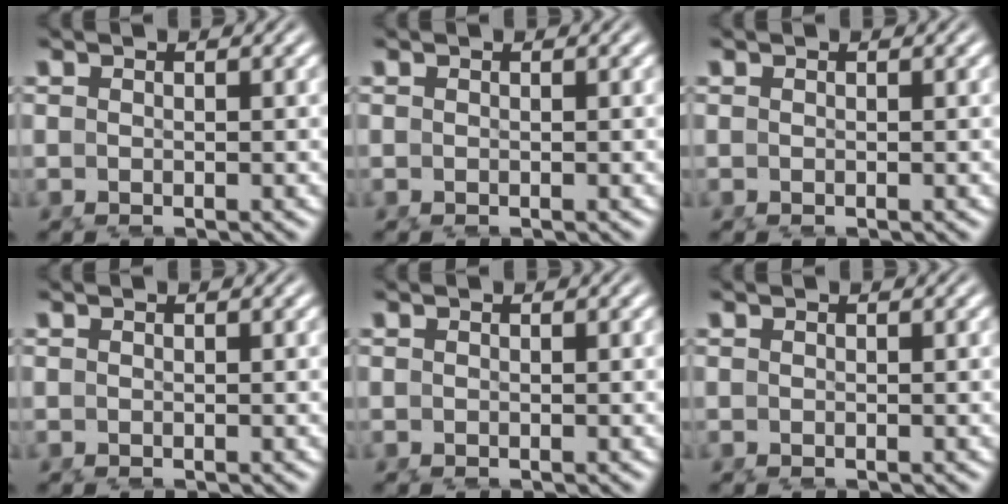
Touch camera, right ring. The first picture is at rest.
{"total": 0.0}
{"total": 0.0}
{"total": 0.0}
{"total": 0.0}
{"total": 0.0}